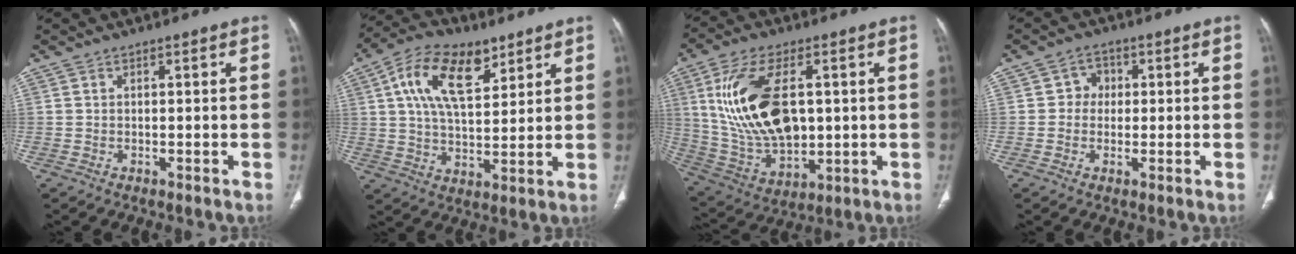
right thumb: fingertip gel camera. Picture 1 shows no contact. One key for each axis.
{"total": 15.0, "fx": 6.9, "fy": 7.7, "fz": 10.8, "tx": -0.169, "ty": -0.011, "tz": 0.121}
{"total": 20.0, "fx": 3.5, "fy": 10.8, "fz": 16.4, "tx": -0.311, "ty": -0.013, "tz": 0.079}
{"total": 6.2, "fx": 0.8, "fy": 5.5, "fz": 2.8, "tx": -0.004, "ty": 0.009, "tz": 0.005}